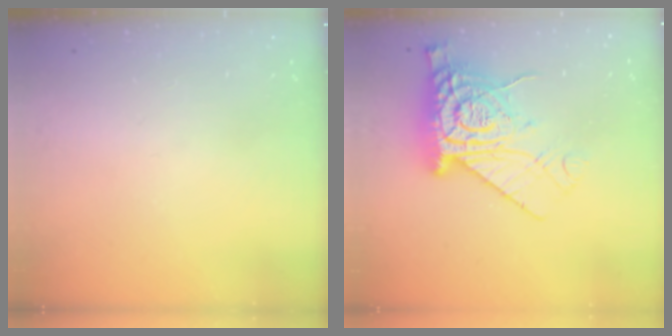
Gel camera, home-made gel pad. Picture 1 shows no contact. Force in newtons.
{"total": 16.6, "press": 16.5, "slide": 1.3}